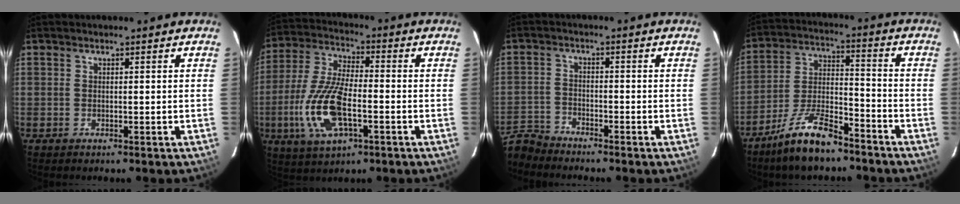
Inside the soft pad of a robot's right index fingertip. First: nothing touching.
{"total": 15.1, "force": [-4.4, 6.1, 13.1], "torque": [-0.285, -0.006, -0.082]}
{"total": 5.5, "force": [-5.4, 1.2, 0.2], "torque": [-0.019, 0.007, -0.117]}
{"total": 12.7, "force": [-9.6, 3.7, 7.5], "torque": [-0.158, 0.004, -0.174]}